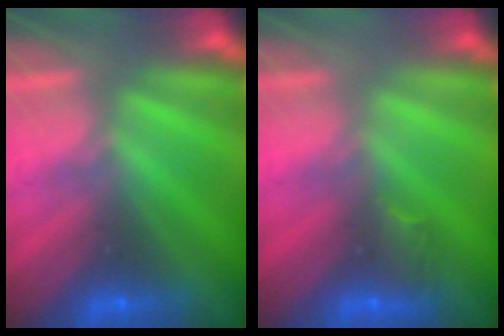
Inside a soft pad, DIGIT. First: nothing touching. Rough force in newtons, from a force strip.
{"total": 3.1}